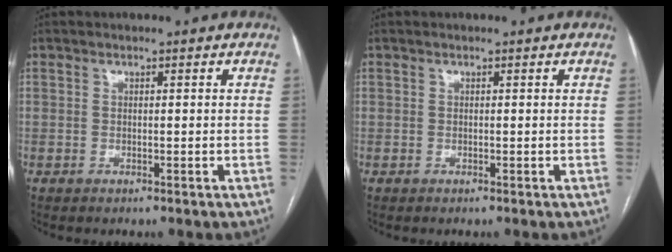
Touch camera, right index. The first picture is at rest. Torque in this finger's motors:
{"motor_torque": [0.00, 0.00, 0.00, 0.00]}